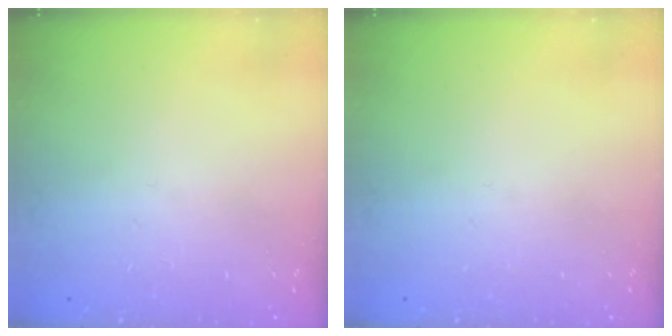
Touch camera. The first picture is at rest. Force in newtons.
{"total": 0.0}